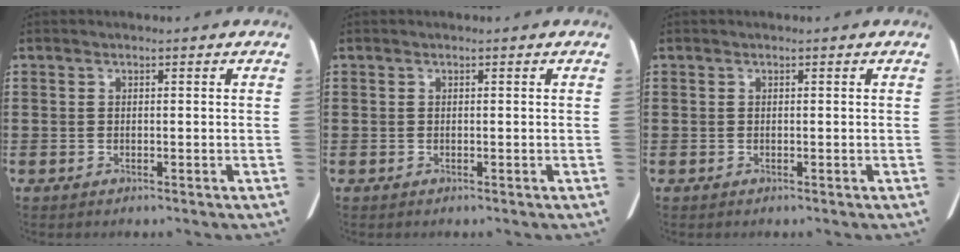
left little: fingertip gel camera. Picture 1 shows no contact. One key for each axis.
{"total": 0.0}
{"total": 0.0}